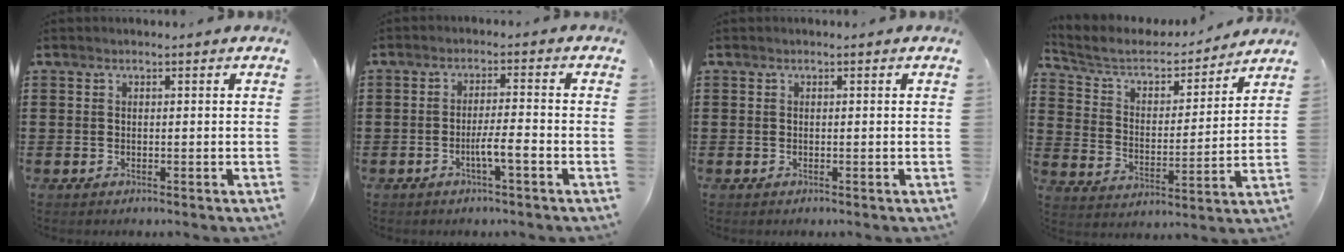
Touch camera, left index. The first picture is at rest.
{"total": 3.9, "force": [-1.8, 0.2, 3.4], "torque": [-0.066, -0.003, -0.037]}
{"total": 0.0}
{"total": 5.6, "force": [4.8, 2.3, 1.9], "torque": [-0.066, -0.033, 0.076]}